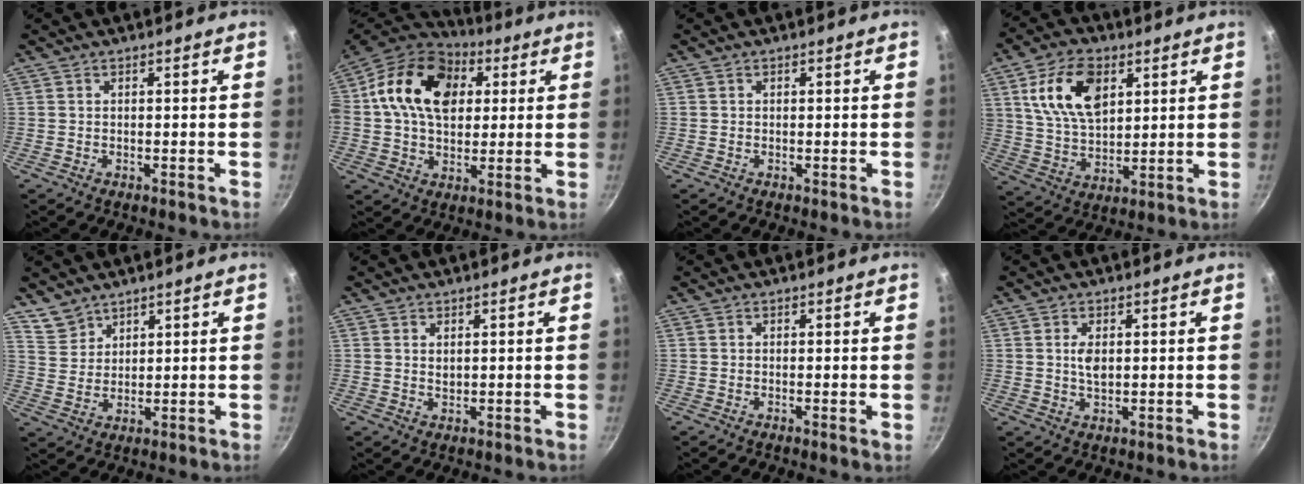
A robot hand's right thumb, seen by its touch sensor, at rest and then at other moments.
{"total": 20.1, "force": [4.9, 14.1, 13.5], "torque": [-0.213, 0.012, 0.069]}
{"total": 0.0}
{"total": 14.4, "force": [5.3, 8.7, 10.2], "torque": [-0.164, -0.017, 0.101]}
{"total": 5.1, "force": [4.2, 2.8, 0.5], "torque": [0.002, -0.006, 0.091]}
{"total": 1.5, "force": [0.7, 0.9, 1.1], "torque": [-0.017, -0.002, 0.013]}
{"total": 0.5, "force": [0.0, 0.0, 0.5], "torque": [-0.008, -0.003, -0.003]}
{"total": 3.4, "force": [0.7, 1.9, 2.7], "torque": [-0.045, -0.002, 0.014]}